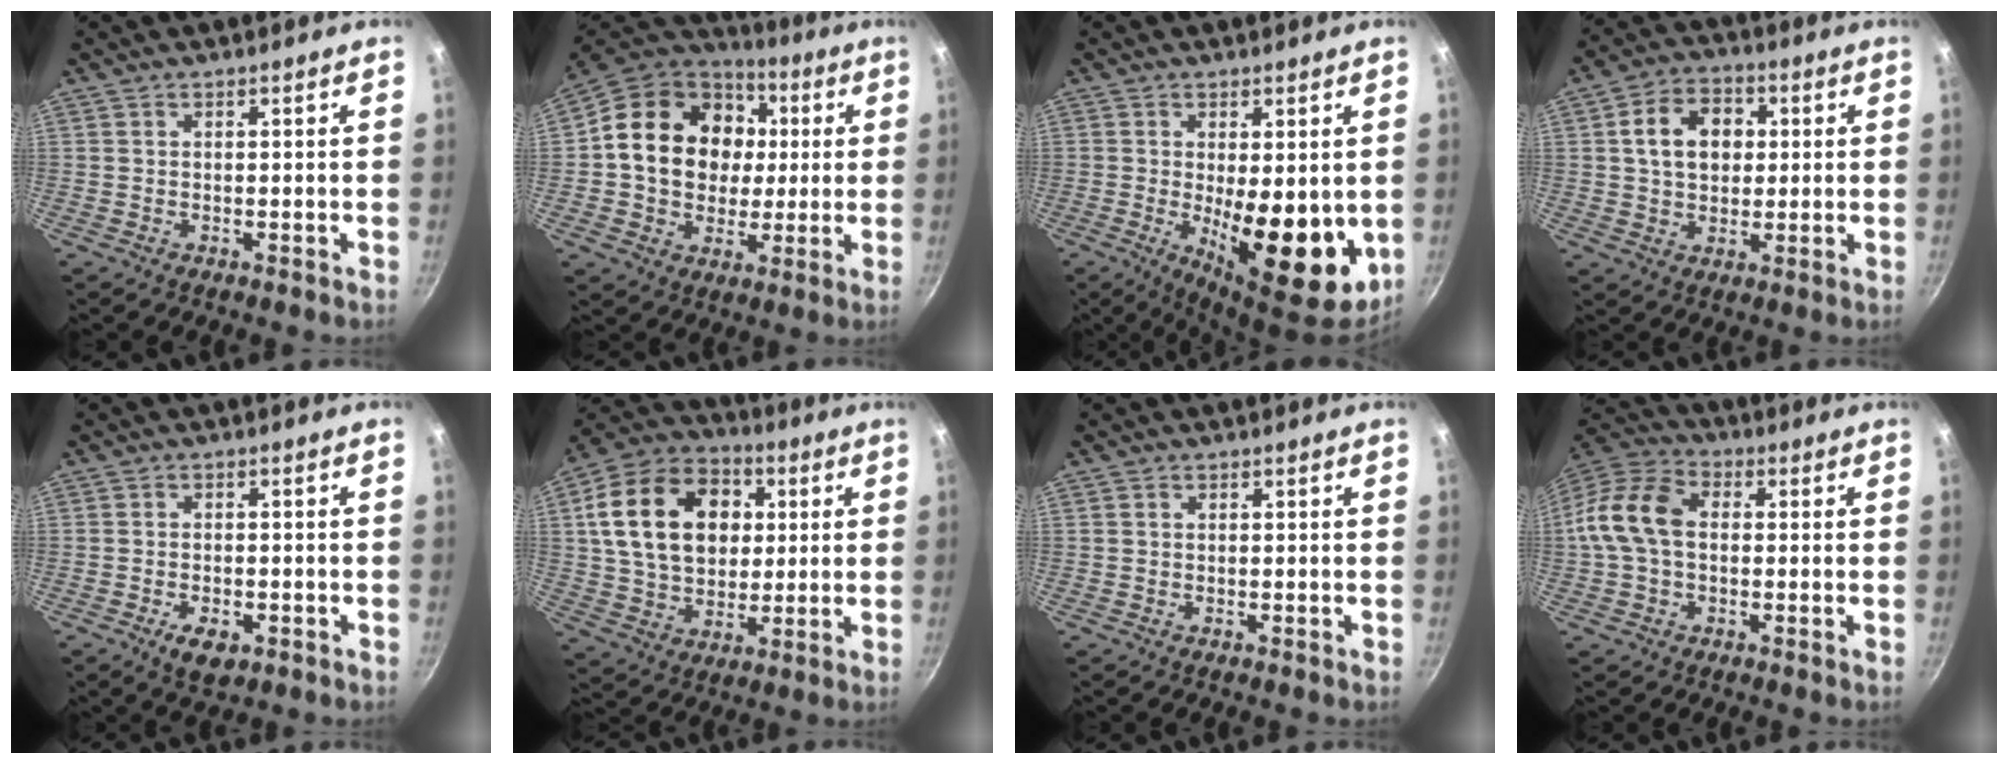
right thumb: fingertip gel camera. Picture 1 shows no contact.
{"total": 21.3, "force": [2.5, 17.2, 12.3], "torque": [-0.193, 0.025, 0.038]}
{"total": 14.5, "force": [-1.4, 5.6, 13.3], "torque": [-0.163, -0.020, -0.005]}
{"total": 10.6, "force": [1.9, 8.0, 6.7], "torque": [-0.087, 0.015, 0.023]}
{"total": 5.0, "force": [-2.2, 2.6, 3.6], "torque": [-0.057, 0.006, -0.031]}
{"total": 21.5, "force": [4.2, 15.7, 14.0], "torque": [-0.219, 0.013, 0.068]}
{"total": 0.0}
{"total": 12.3, "force": [0.4, 8.6, 8.8], "torque": [-0.156, 0.033, -0.011]}